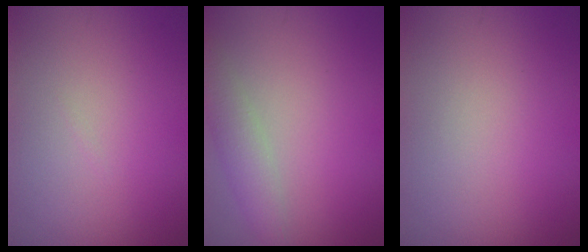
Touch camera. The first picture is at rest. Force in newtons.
{"total": 2.3, "press": 2.3, "slide": 0.1}
{"total": 0.0}